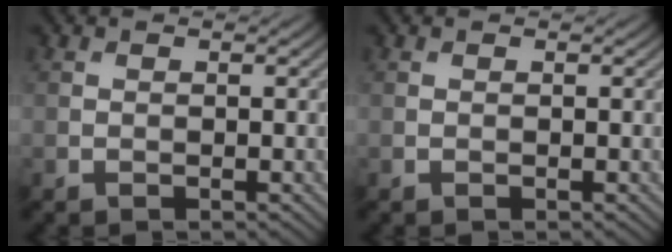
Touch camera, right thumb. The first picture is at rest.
{"total": 0.0}